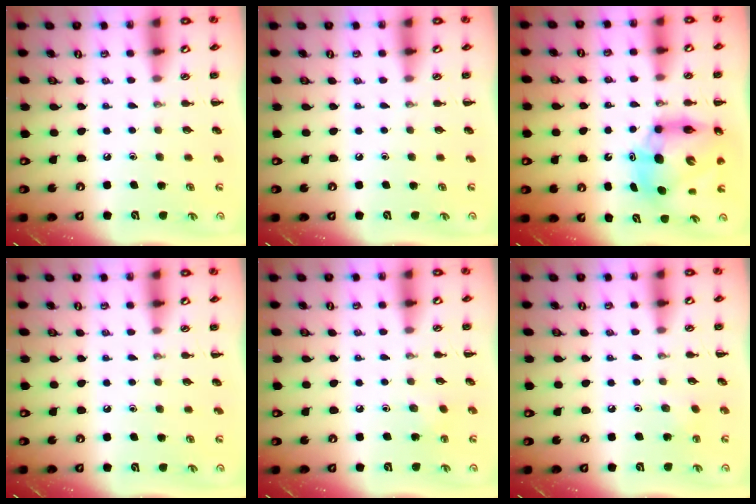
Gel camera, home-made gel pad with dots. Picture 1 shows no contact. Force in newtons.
{"total": 0.0}
{"total": 12.3, "press": 11.8, "slide": 3.4}
{"total": 0.0}
{"total": 2.3, "press": 2.2, "slide": 0.7}
{"total": 2.3, "press": 2.2, "slide": 0.7}